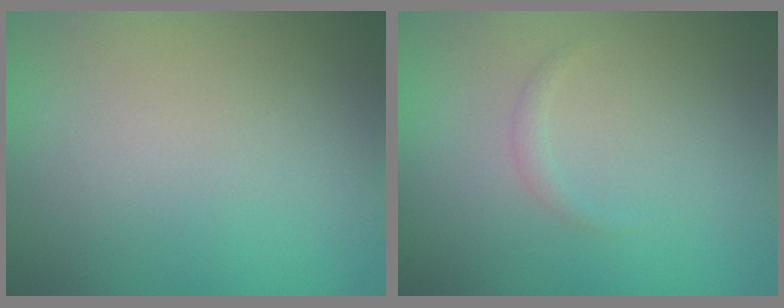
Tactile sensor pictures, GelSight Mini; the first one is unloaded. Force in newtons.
{"total": 0.7, "press": 0.7, "slide": 0.0}